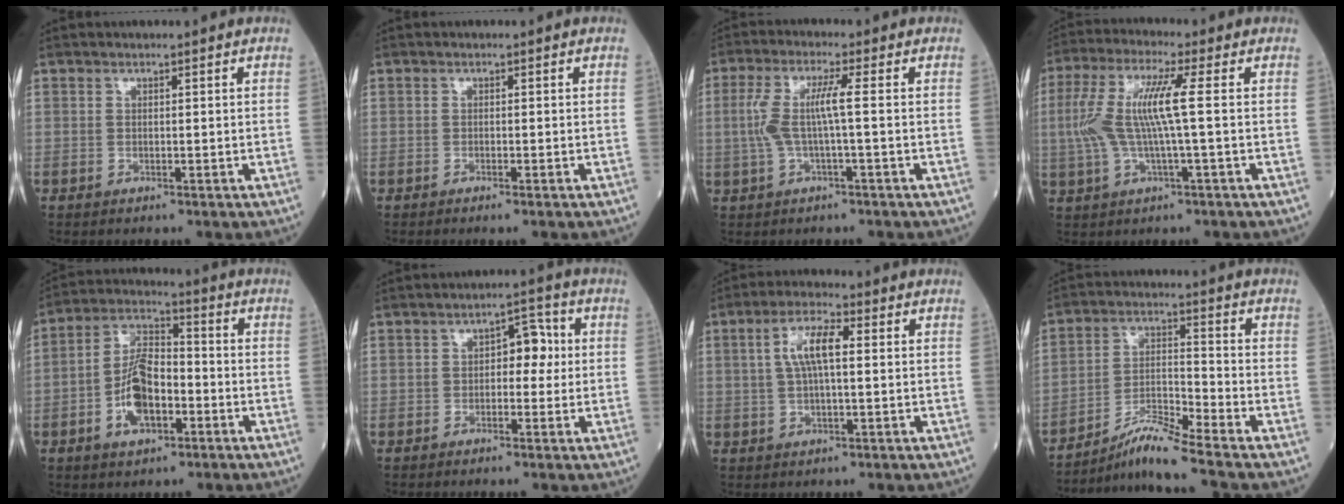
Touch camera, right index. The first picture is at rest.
{"total": 0.8, "force": [-0.6, -0.1, 0.5], "torque": [-0.011, 0.000, -0.010]}
{"total": 5.9, "force": [0.0, 0.2, 5.9], "torque": [-0.135, 0.014, -0.001]}
{"total": 9.6, "force": [0.5, 0.5, 9.6], "torque": [-0.212, 0.017, 0.006]}
{"total": 10.0, "force": [-3.1, 4.7, 8.3], "torque": [-0.167, 0.017, -0.058]}
{"total": 4.7, "force": [0.4, 2.6, 3.9], "torque": [-0.051, 0.021, 0.002]}
{"total": 6.4, "force": [1.2, 1.6, 6.0], "torque": [-0.122, 0.016, 0.023]}
{"total": 7.7, "force": [-6.8, -1.9, 3.2], "torque": [-0.068, -0.013, -0.125]}